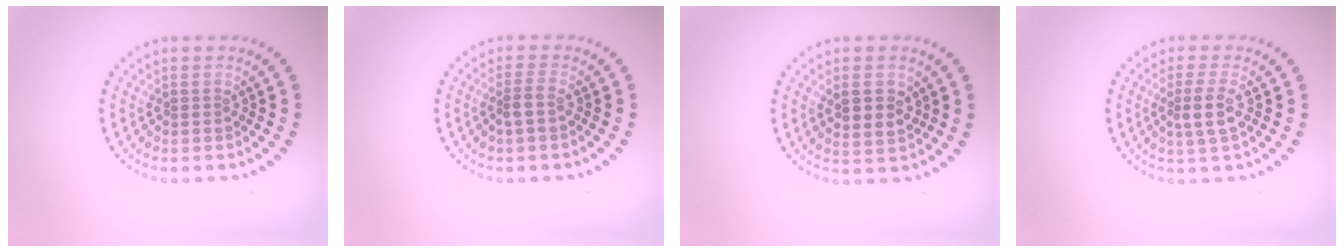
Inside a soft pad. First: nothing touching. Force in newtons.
{"total": 1.4, "press": 1.1, "slide": 0.9}
{"total": 2.7, "press": 2.6, "slide": 0.7}
{"total": 2.5, "press": 2.1, "slide": 1.2}